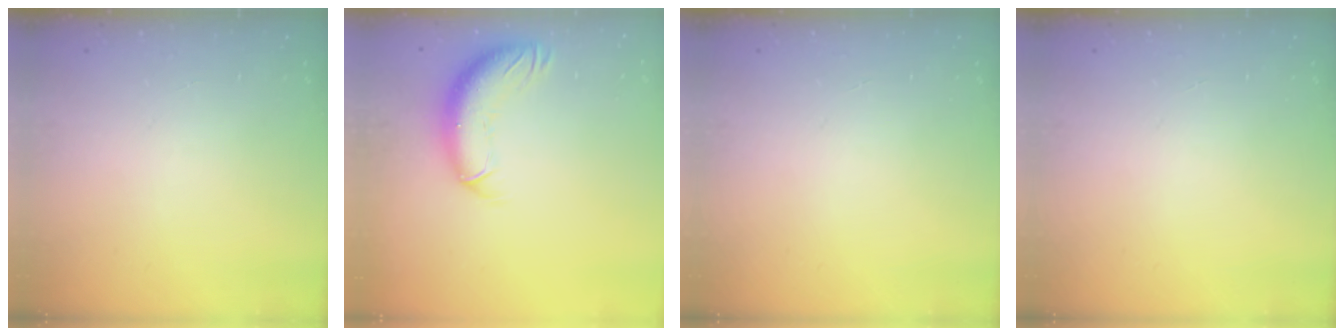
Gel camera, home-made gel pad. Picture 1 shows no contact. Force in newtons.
{"total": 11.7, "press": 11.4, "slide": 2.8}
{"total": 0.0}
{"total": 0.0}